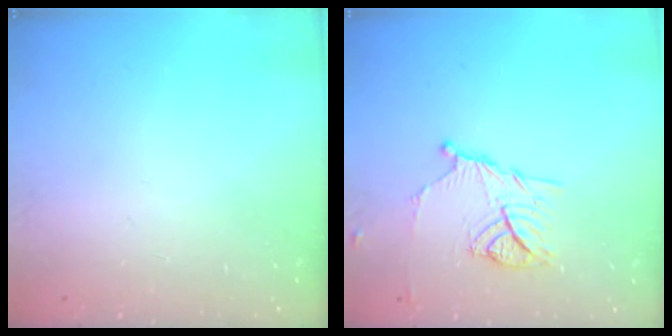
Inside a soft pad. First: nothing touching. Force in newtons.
{"total": 11.4, "press": 11.3, "slide": 0.7}